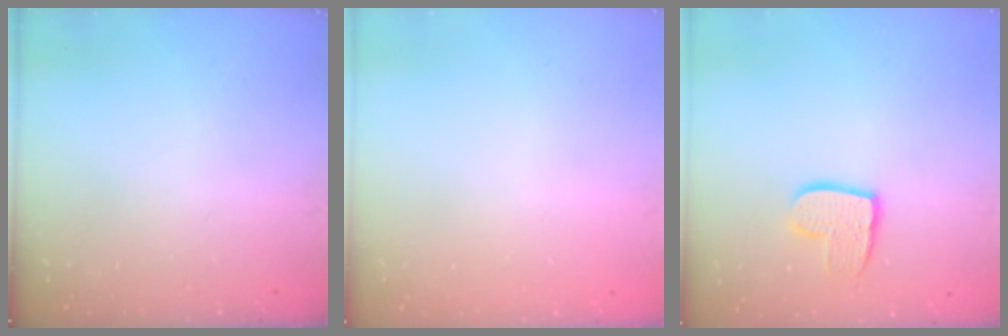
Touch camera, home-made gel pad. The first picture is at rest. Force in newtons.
{"total": 0.0}
{"total": 9.2, "press": 9.2, "slide": 0.6}